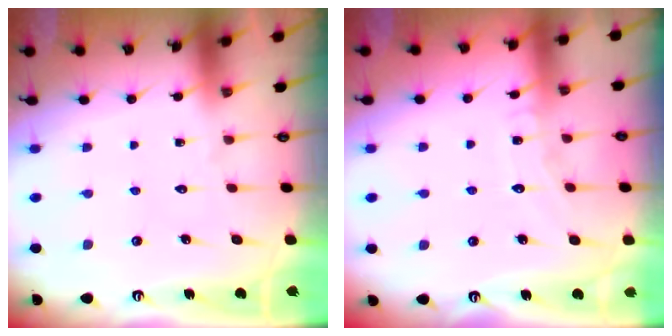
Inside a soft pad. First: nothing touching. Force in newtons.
{"total": 6.1, "press": 6.1, "slide": 0.6}